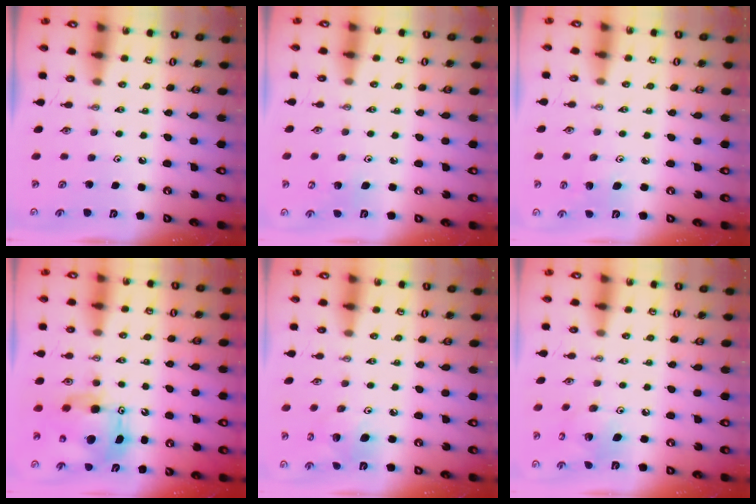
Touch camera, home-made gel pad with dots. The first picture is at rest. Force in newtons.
{"total": 4.0, "press": 3.9, "slide": 0.9}
{"total": 4.4, "press": 4.0, "slide": 1.8}
{"total": 11.1, "press": 11.1, "slide": 1.1}
{"total": 8.0, "press": 7.8, "slide": 1.7}
{"total": 7.8, "press": 7.8, "slide": 0.2}